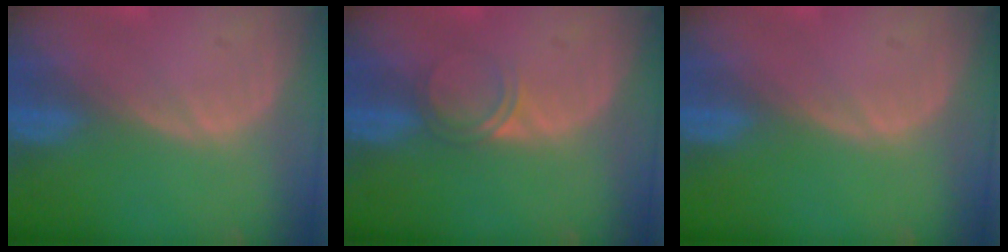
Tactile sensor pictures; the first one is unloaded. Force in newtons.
{"total": 2.1, "press": 1.8, "slide": 1.1}
{"total": 0.0}